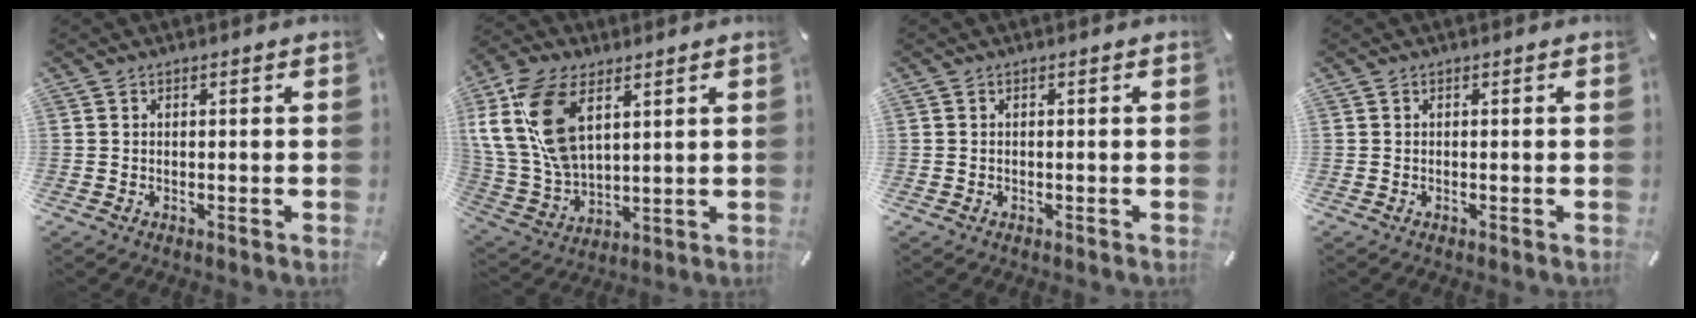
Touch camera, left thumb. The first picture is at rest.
{"total": 18.4, "force": [7.2, 11.3, 12.6], "torque": [-0.309, -0.021, 0.127]}
{"total": 0.0}
{"total": 0.0}